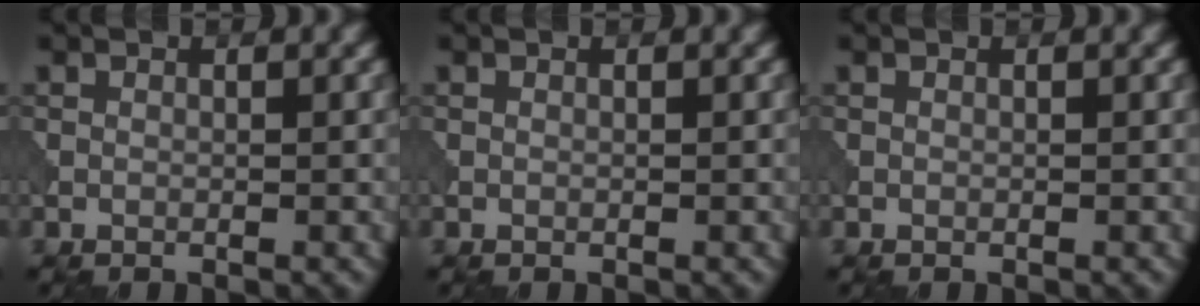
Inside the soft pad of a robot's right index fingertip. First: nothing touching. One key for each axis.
{"total": 0.0}
{"total": 0.0}